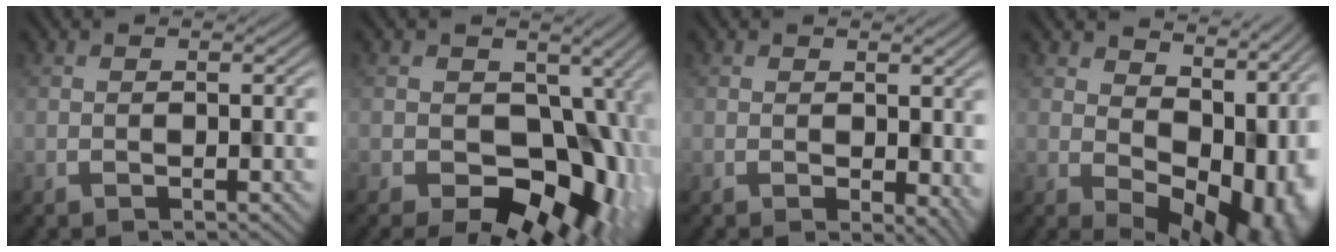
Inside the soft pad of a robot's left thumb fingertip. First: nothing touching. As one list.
[{"total": 13.4, "force": [-4.4, 9.3, 8.5], "torque": [-0.096, -0.018, -0.052]}, {"total": 2.8, "force": [-0.3, 1.6, 2.3], "torque": [-0.030, -0.009, 0.011]}, {"total": 13.5, "force": [2.5, 9.0, 9.8], "torque": [-0.105, -0.039, 0.078]}]